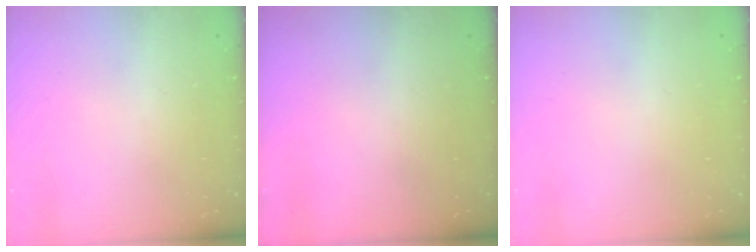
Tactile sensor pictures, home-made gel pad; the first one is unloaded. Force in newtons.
{"total": 0.0}
{"total": 2.6, "press": 2.6, "slide": 0.2}